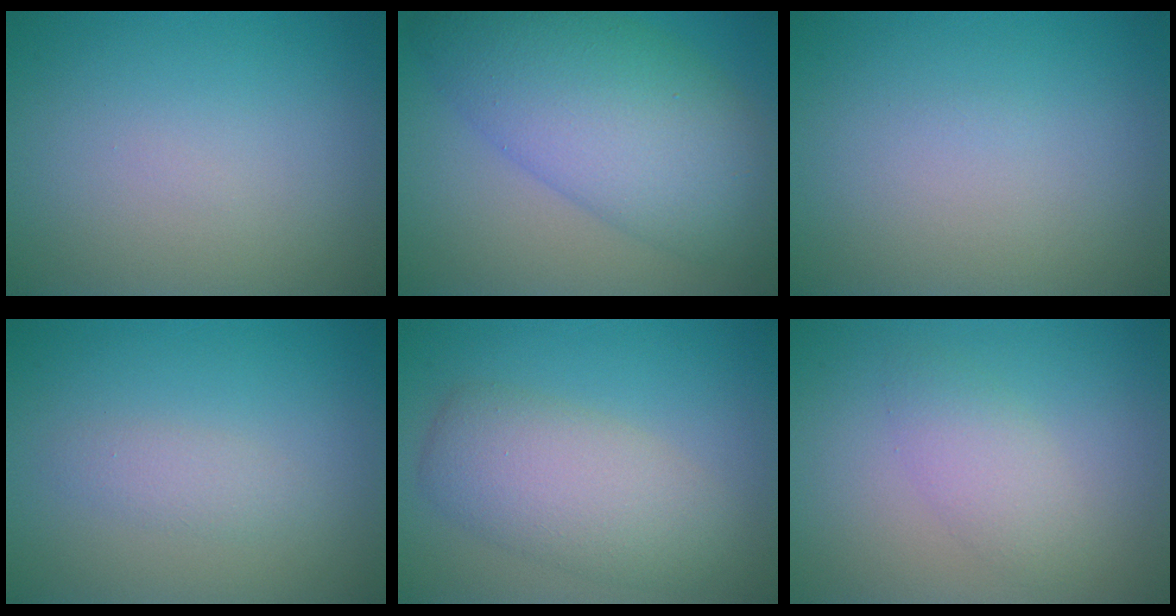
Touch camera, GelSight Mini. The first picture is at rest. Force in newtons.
{"total": 10.2, "press": 10.2, "slide": 0.2}
{"total": 0.0}
{"total": 1.4, "press": 1.4, "slide": 0.1}
{"total": 5.5, "press": 5.5, "slide": 0.5}
{"total": 2.4, "press": 2.4, "slide": 0.2}